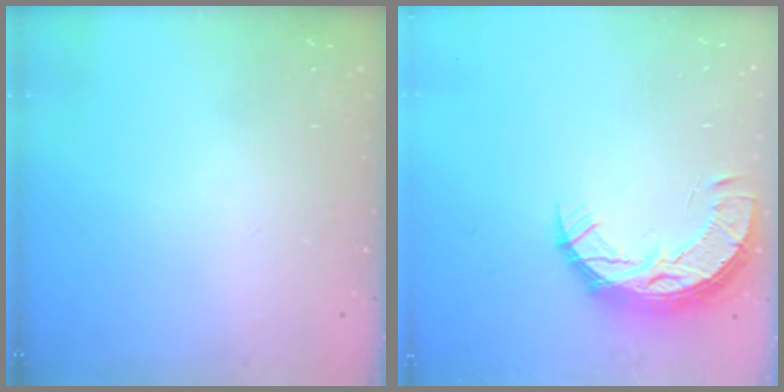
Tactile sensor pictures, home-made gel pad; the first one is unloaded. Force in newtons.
{"total": 11.8, "press": 11.8, "slide": 1.0}